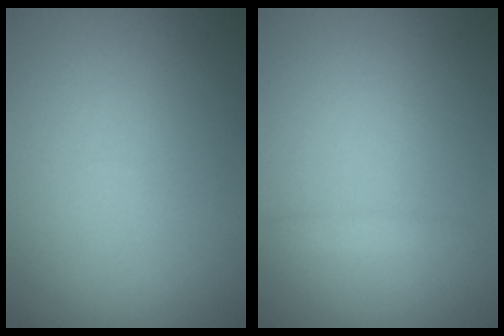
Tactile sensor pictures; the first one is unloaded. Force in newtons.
{"total": 0.8, "press": 0.8, "slide": 0.0}